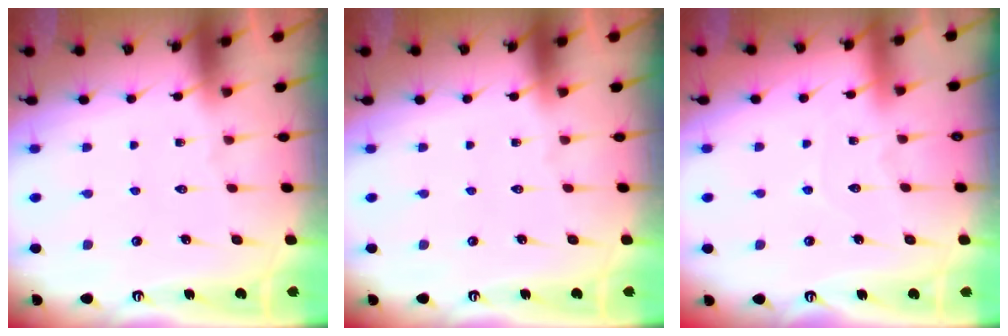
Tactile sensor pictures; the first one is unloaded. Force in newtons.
{"total": 0.0}
{"total": 4.2, "press": 4.2, "slide": 0.4}